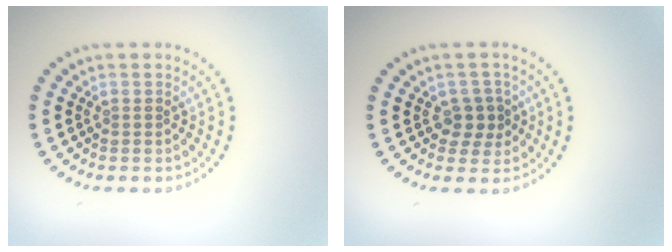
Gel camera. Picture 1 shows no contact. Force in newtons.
{"total": 2.2, "press": 2.0, "slide": 0.9}